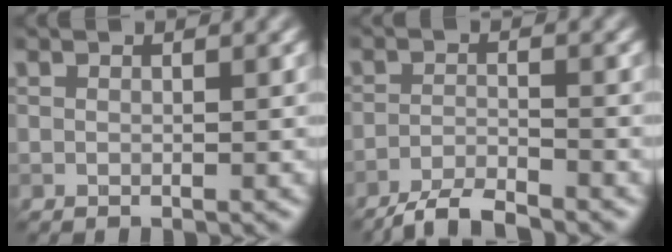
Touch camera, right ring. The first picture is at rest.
{"total": 3.8, "force": [-3.5, 0.2, 1.5], "torque": [-0.035, 0.002, -0.070]}